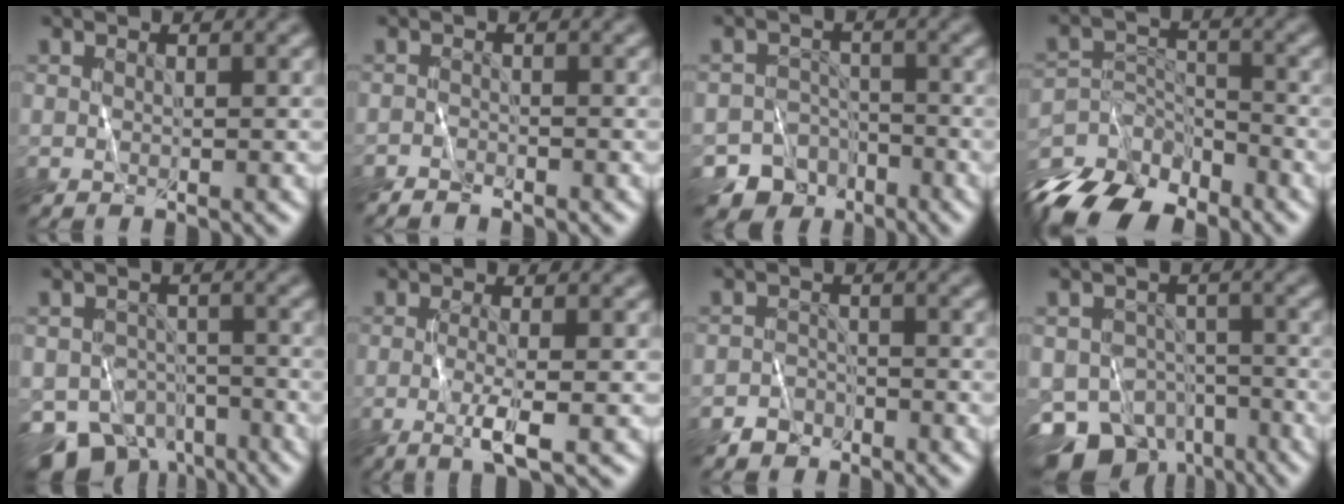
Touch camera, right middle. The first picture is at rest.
{"total": 1.3, "force": [-1.3, 0.1, 0.1], "torque": [-0.001, 0.000, -0.027]}
{"total": 6.5, "force": [-4.6, 4.5, 0.6], "torque": [0.020, -0.008, -0.071]}
{"total": 9.4, "force": [-7.8, 4.0, 3.5], "torque": [-0.063, -0.014, -0.139]}
{"total": 7.8, "force": [-5.3, 4.8, 3.3], "torque": [-0.060, -0.029, -0.081]}
{"total": 2.6, "force": [-0.8, 0.2, 2.5], "torque": [-0.054, -0.009, -0.018]}
{"total": 1.8, "force": [-1.5, 1.0, -0.1], "torque": [0.009, 0.007, -0.031]}
{"total": 9.8, "force": [-6.4, 6.2, 4.1], "torque": [-0.068, -0.026, -0.097]}